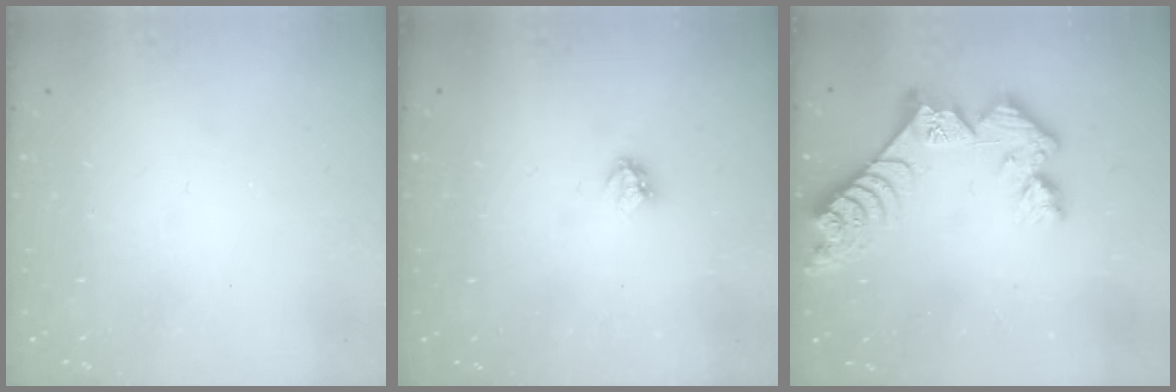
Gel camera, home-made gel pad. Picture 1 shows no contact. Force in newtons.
{"total": 3.0, "press": 2.9, "slide": 0.4}
{"total": 11.8, "press": 11.8, "slide": 1.1}